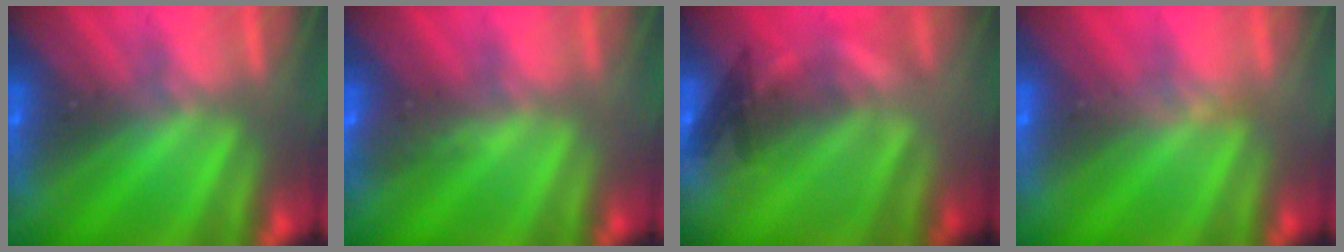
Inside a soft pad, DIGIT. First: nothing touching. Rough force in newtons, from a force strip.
{"total": 3.5}
{"total": 2.2}
{"total": 3.4}